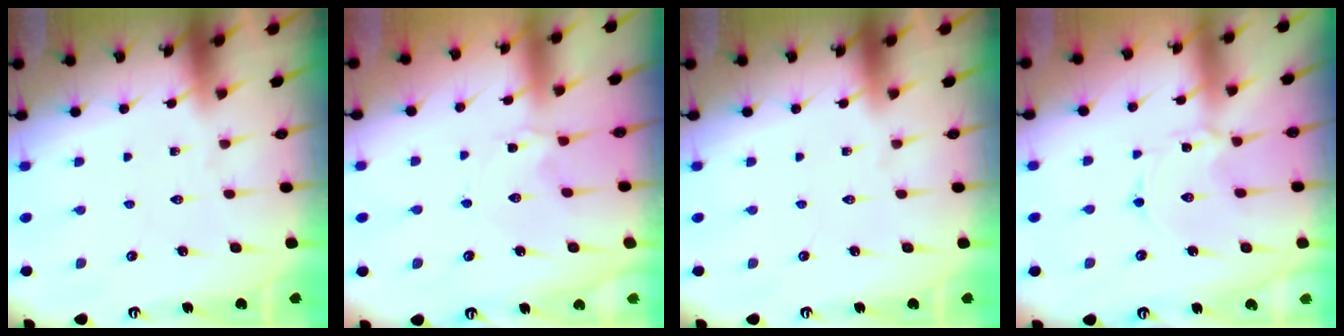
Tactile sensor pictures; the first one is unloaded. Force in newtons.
{"total": 2.1, "press": 2.1, "slide": 0.1}
{"total": 0.0}
{"total": 1.7, "press": 1.7, "slide": 0.3}